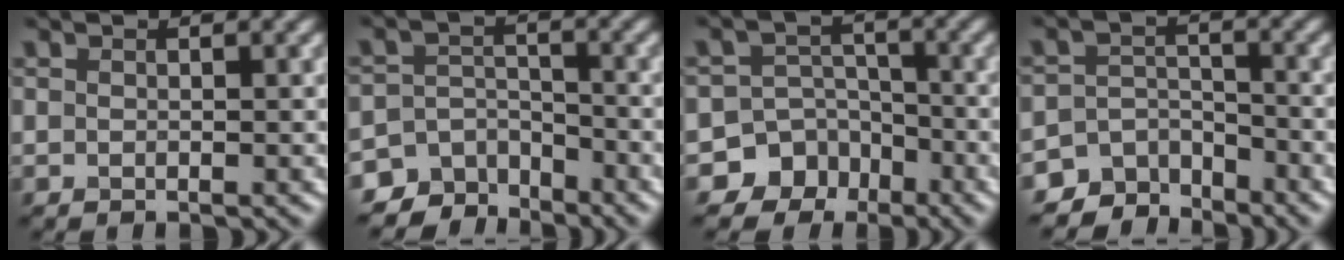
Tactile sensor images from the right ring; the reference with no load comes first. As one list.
[{"total": 6.0, "force": [-4.9, 3.3, 0.6], "torque": [0.012, -0.001, -0.079]}, {"total": 8.8, "force": [-5.1, 7.1, 0.5], "torque": [0.009, -0.015, -0.101]}, {"total": 4.8, "force": [-4.1, 2.5, 0.3], "torque": [0.010, -0.004, -0.067]}]